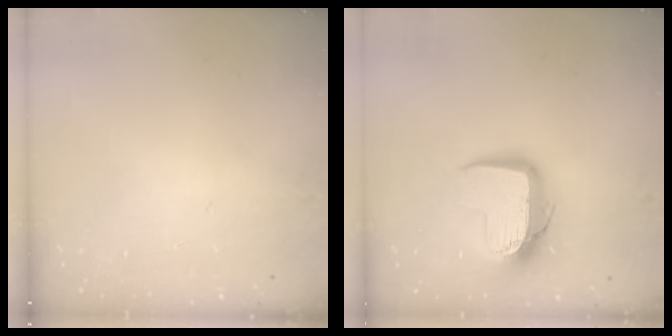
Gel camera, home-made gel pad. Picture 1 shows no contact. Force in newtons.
{"total": 13.2, "press": 13.2, "slide": 1.1}